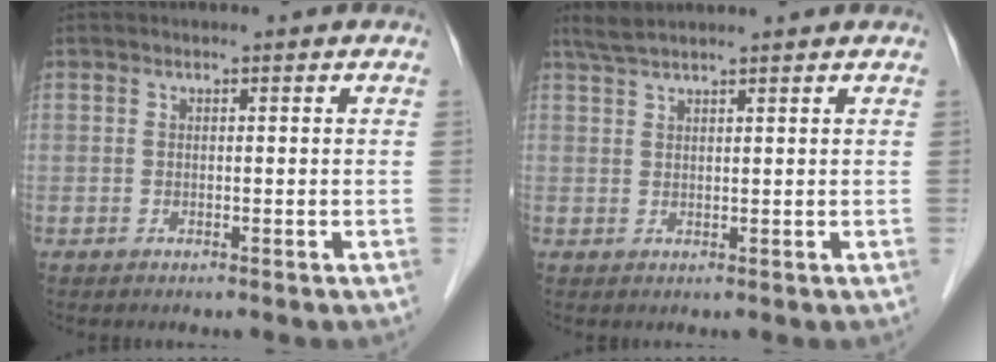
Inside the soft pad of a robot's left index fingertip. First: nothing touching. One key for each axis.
{"total": 4.5, "fx": 4.0, "fy": -0.3, "fz": 2.1, "tx": -0.033, "ty": 0.033, "tz": 0.074}